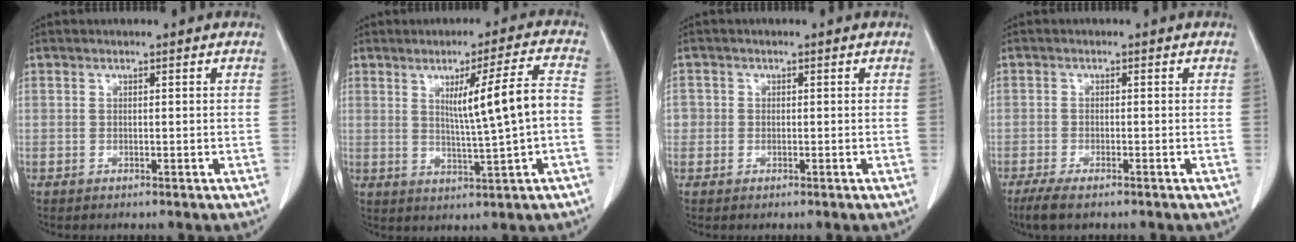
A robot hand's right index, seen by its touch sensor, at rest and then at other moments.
{"total": 9.1, "force": [0.4, -0.6, 9.0], "torque": [-0.142, 0.000, 0.013]}
{"total": 2.4, "force": [0.1, 2.4, 0.3], "torque": [0.006, 0.005, 0.001]}
{"total": 4.3, "force": [-3.1, 0.9, 2.8], "torque": [-0.051, -0.010, -0.049]}